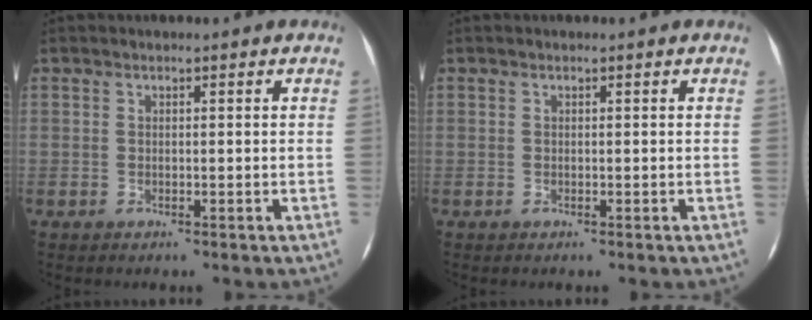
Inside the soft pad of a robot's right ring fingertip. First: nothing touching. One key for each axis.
{"total": 0.0}